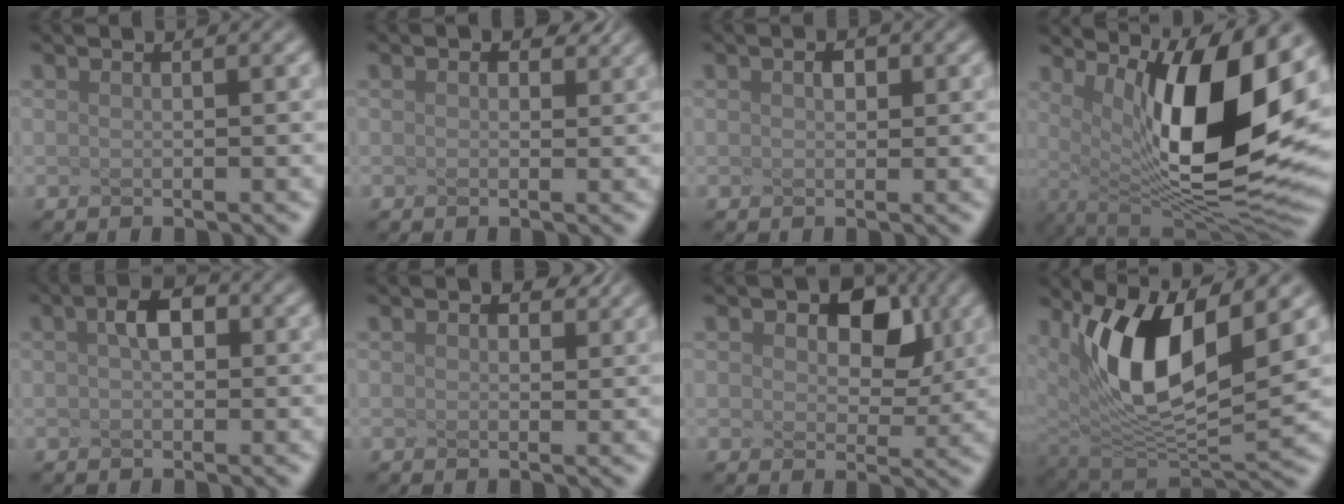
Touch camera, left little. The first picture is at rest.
{"total": 0.6, "force": [0.6, 0.0, 0.2], "torque": [-0.017, -0.010, 0.023]}
{"total": 1.6, "force": [-1.1, -0.8, -0.7], "torque": [-0.018, -0.010, 0.022]}
{"total": 11.9, "force": [2.4, 3.2, 11.2], "torque": [-0.207, -0.030, 0.096]}
{"total": 1.2, "force": [-1.0, -0.2, 0.5], "torque": [-0.042, -0.005, 0.022]}
{"total": 0.8, "force": [0.8, 0.0, 0.2], "torque": [-0.015, -0.005, 0.024]}
{"total": 2.5, "force": [0.4, 1.7, 1.8], "torque": [-0.058, -0.017, 0.042]}
{"total": 7.5, "force": [1.7, 3.1, 6.6], "torque": [-0.154, -0.034, 0.081]}